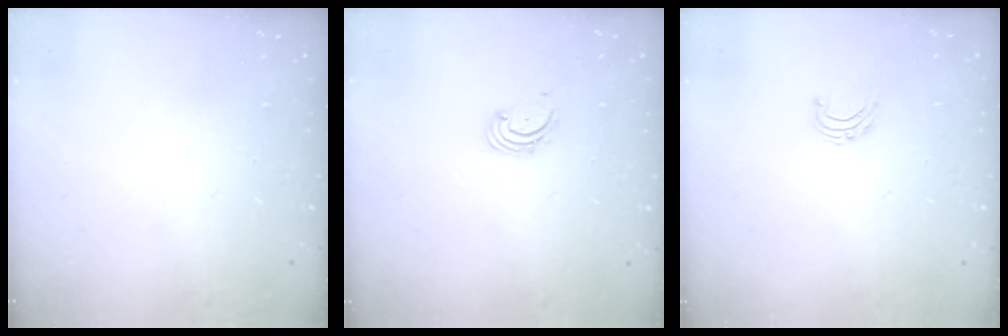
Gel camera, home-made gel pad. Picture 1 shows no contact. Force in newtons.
{"total": 1.9, "press": 1.8, "slide": 0.2}
{"total": 4.9, "press": 4.9, "slide": 0.5}